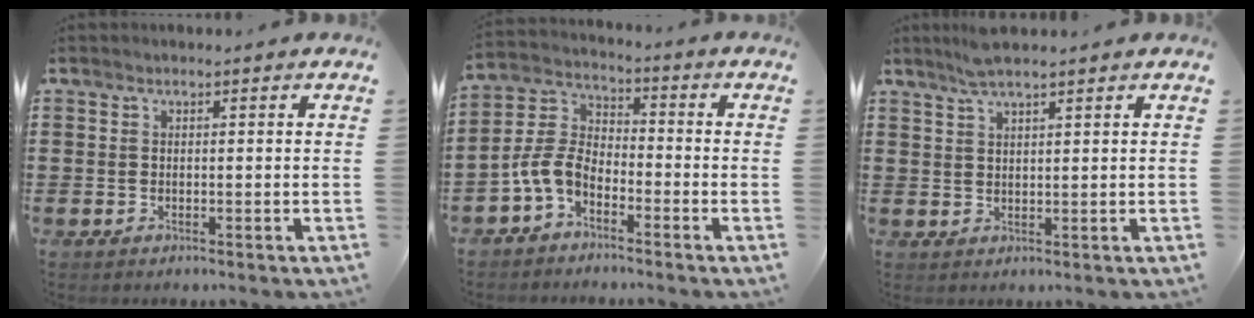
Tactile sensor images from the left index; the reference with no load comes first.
{"total": 5.8, "force": [-3.8, 2.8, 3.3], "torque": [-0.099, -0.011, -0.085]}
{"total": 3.0, "force": [2.5, 0.2, 1.7], "torque": [-0.038, 0.002, 0.046]}